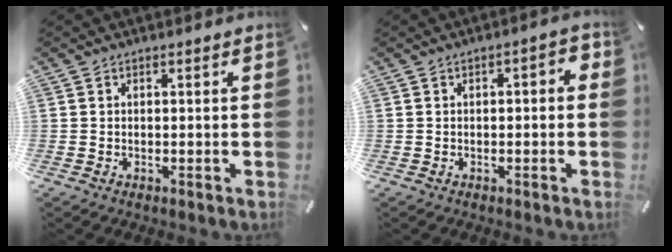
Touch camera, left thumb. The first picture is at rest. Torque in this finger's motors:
{"motor_torque": [0.02, -0.08, 0.17, 0.30, 0.01]}